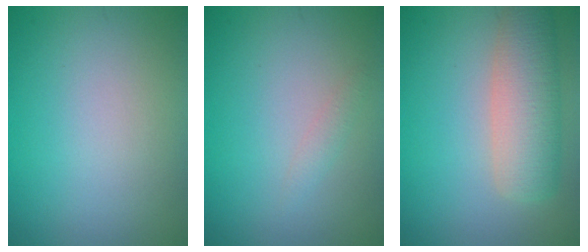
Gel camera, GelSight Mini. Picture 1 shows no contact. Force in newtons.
{"total": 1.0, "press": 0.9, "slide": 0.1}
{"total": 5.8, "press": 5.8, "slide": 0.3}